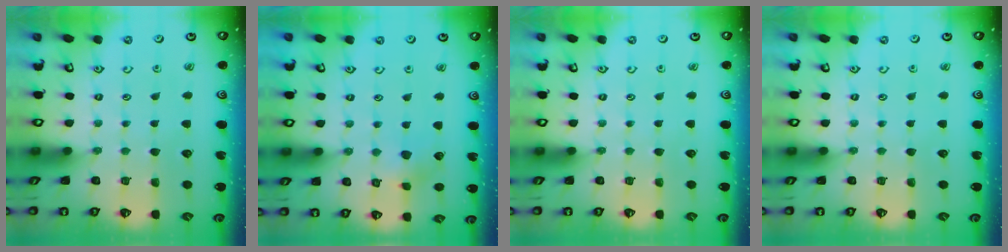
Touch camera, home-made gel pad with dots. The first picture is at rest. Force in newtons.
{"total": 4.0, "press": 4.0, "slide": 0.5}
{"total": 0.0}
{"total": 0.0}